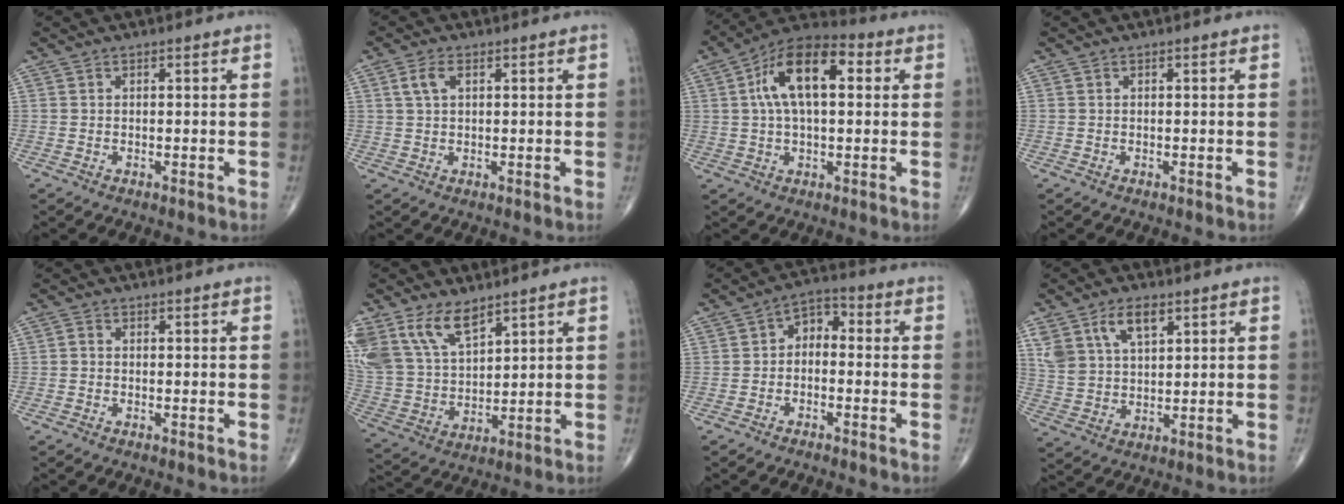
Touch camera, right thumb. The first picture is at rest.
{"total": 2.0, "force": [0.7, 1.1, 1.5], "torque": [-0.034, 0.008, 0.017]}
{"total": 14.8, "force": [3.2, 7.4, 12.4], "torque": [-0.211, 0.027, 0.049]}
{"total": 0.0}
{"total": 0.8, "force": [-0.2, 0.6, 0.5], "torque": [-0.007, 0.000, -0.008]}
{"total": 14.8, "force": [9.1, 7.8, 8.7], "torque": [-0.165, -0.027, 0.193]}
{"total": 5.1, "force": [-0.6, 3.4, 3.7], "torque": [-0.041, 0.031, -0.025]}
{"total": 9.5, "force": [5.0, 5.0, 6.3], "torque": [-0.115, -0.012, 0.103]}